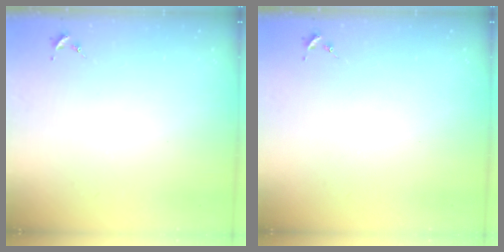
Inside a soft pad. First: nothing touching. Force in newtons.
{"total": 0.0}